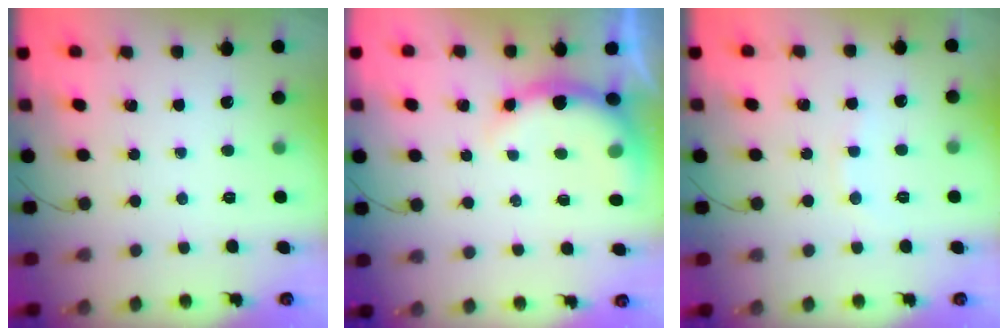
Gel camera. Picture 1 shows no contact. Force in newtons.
{"total": 8.2, "press": 8.1, "slide": 1.0}
{"total": 5.0, "press": 4.8, "slide": 1.4}